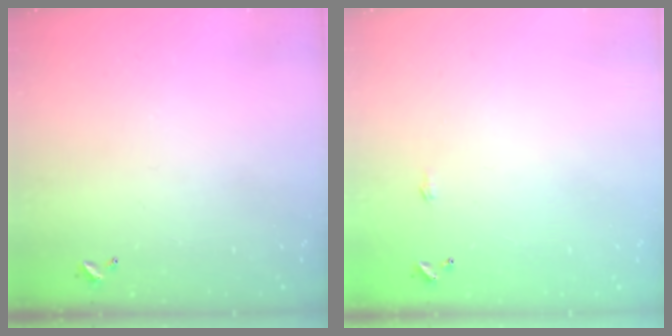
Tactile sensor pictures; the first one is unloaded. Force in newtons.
{"total": 0.6, "press": 0.6, "slide": 0.2}